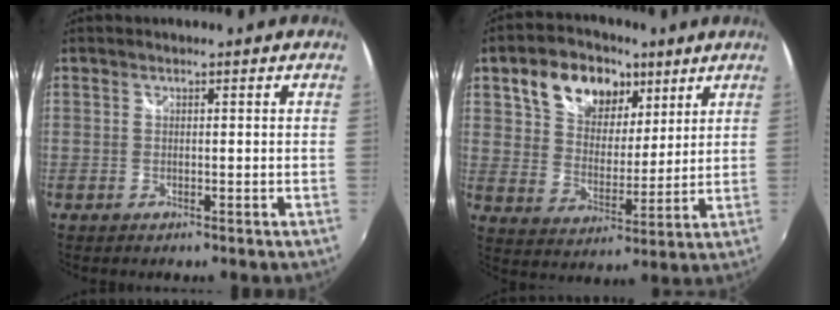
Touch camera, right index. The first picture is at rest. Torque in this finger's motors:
{"motor_torque": [0.34, 0.29, 0.21, 0.08]}